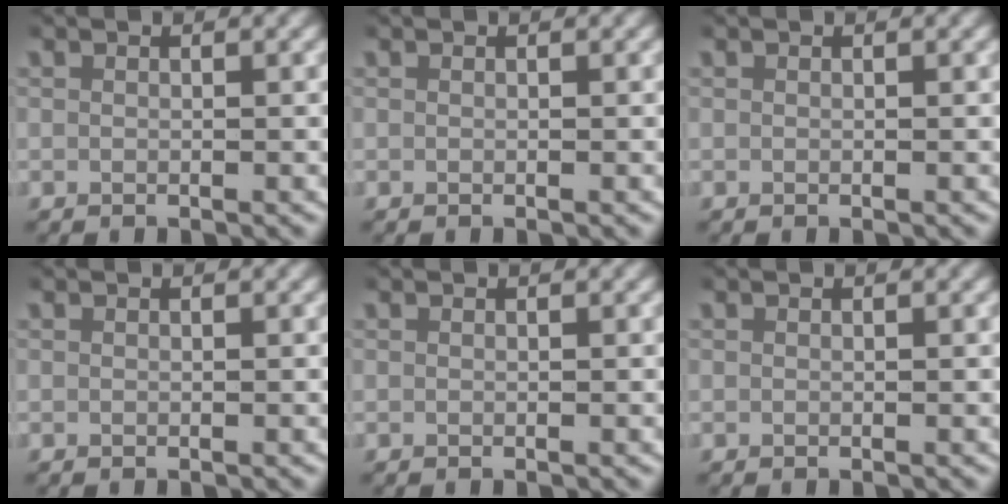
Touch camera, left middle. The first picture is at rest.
{"total": 0.0}
{"total": 0.0}
{"total": 0.0}
{"total": 0.0}
{"total": 0.0}